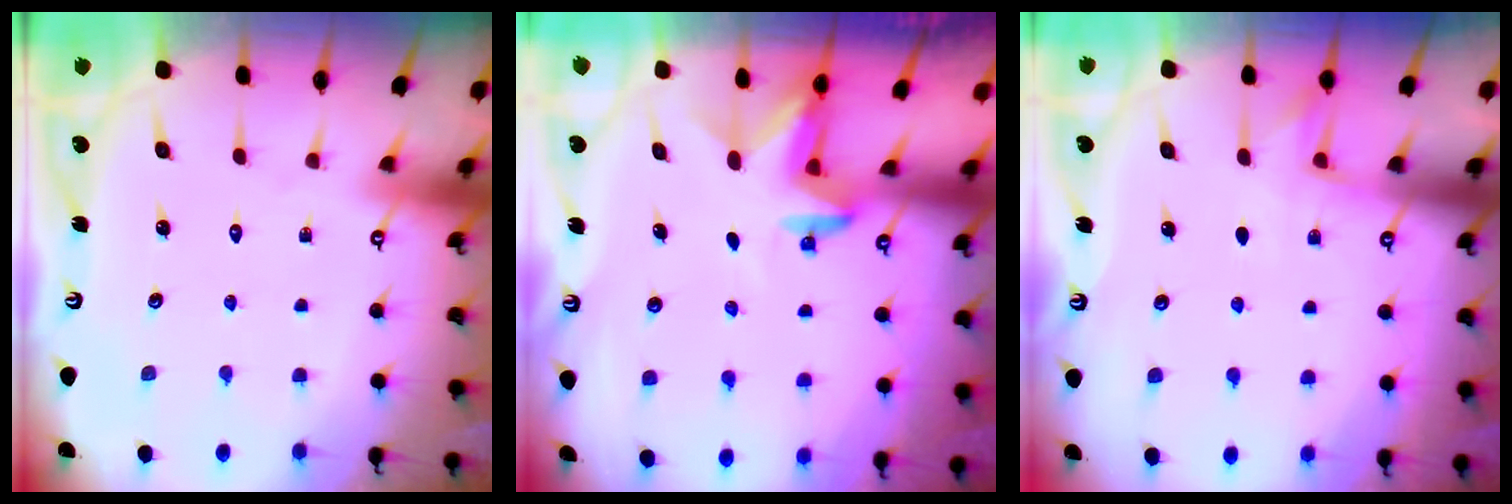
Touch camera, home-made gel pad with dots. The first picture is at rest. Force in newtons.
{"total": 2.9, "press": 2.8, "slide": 0.6}
{"total": 4.1, "press": 3.8, "slide": 1.5}